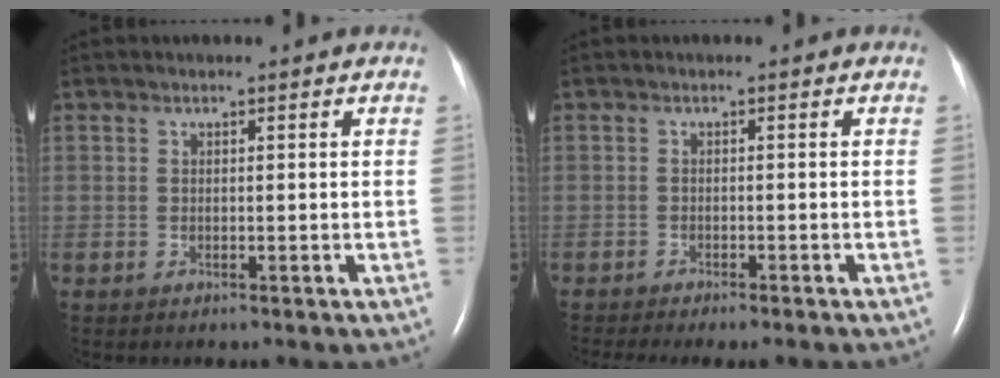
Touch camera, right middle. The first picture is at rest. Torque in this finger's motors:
{"motor_torque": [-0.01, 0.00, 0.07, 0.07]}